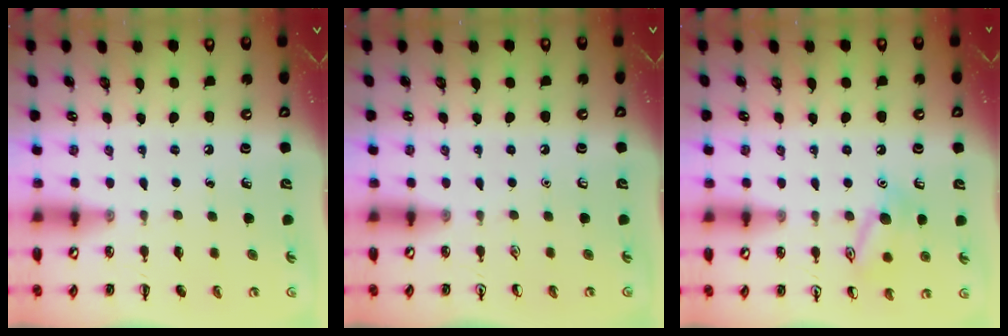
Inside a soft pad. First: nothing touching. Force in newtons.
{"total": 0.0}
{"total": 10.9, "press": 10.9, "slide": 0.7}